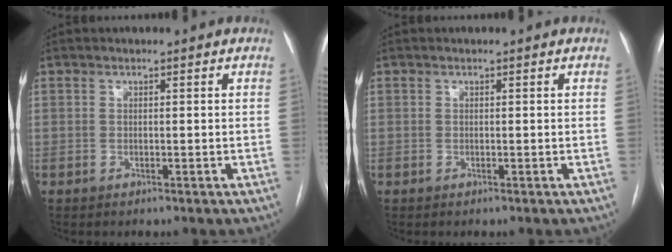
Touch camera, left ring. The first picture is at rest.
{"total": 0.0}